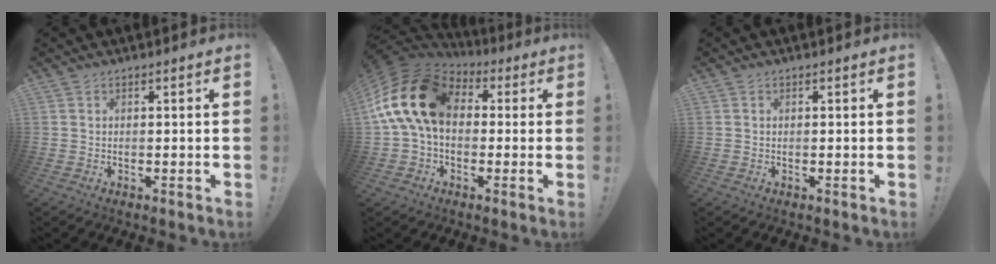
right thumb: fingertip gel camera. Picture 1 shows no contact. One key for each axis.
{"total": 18.9, "fx": 3.6, "fy": 12.5, "fz": 13.7, "tx": -0.257, "ty": 0.010, "tz": 0.070}
{"total": 0.0}